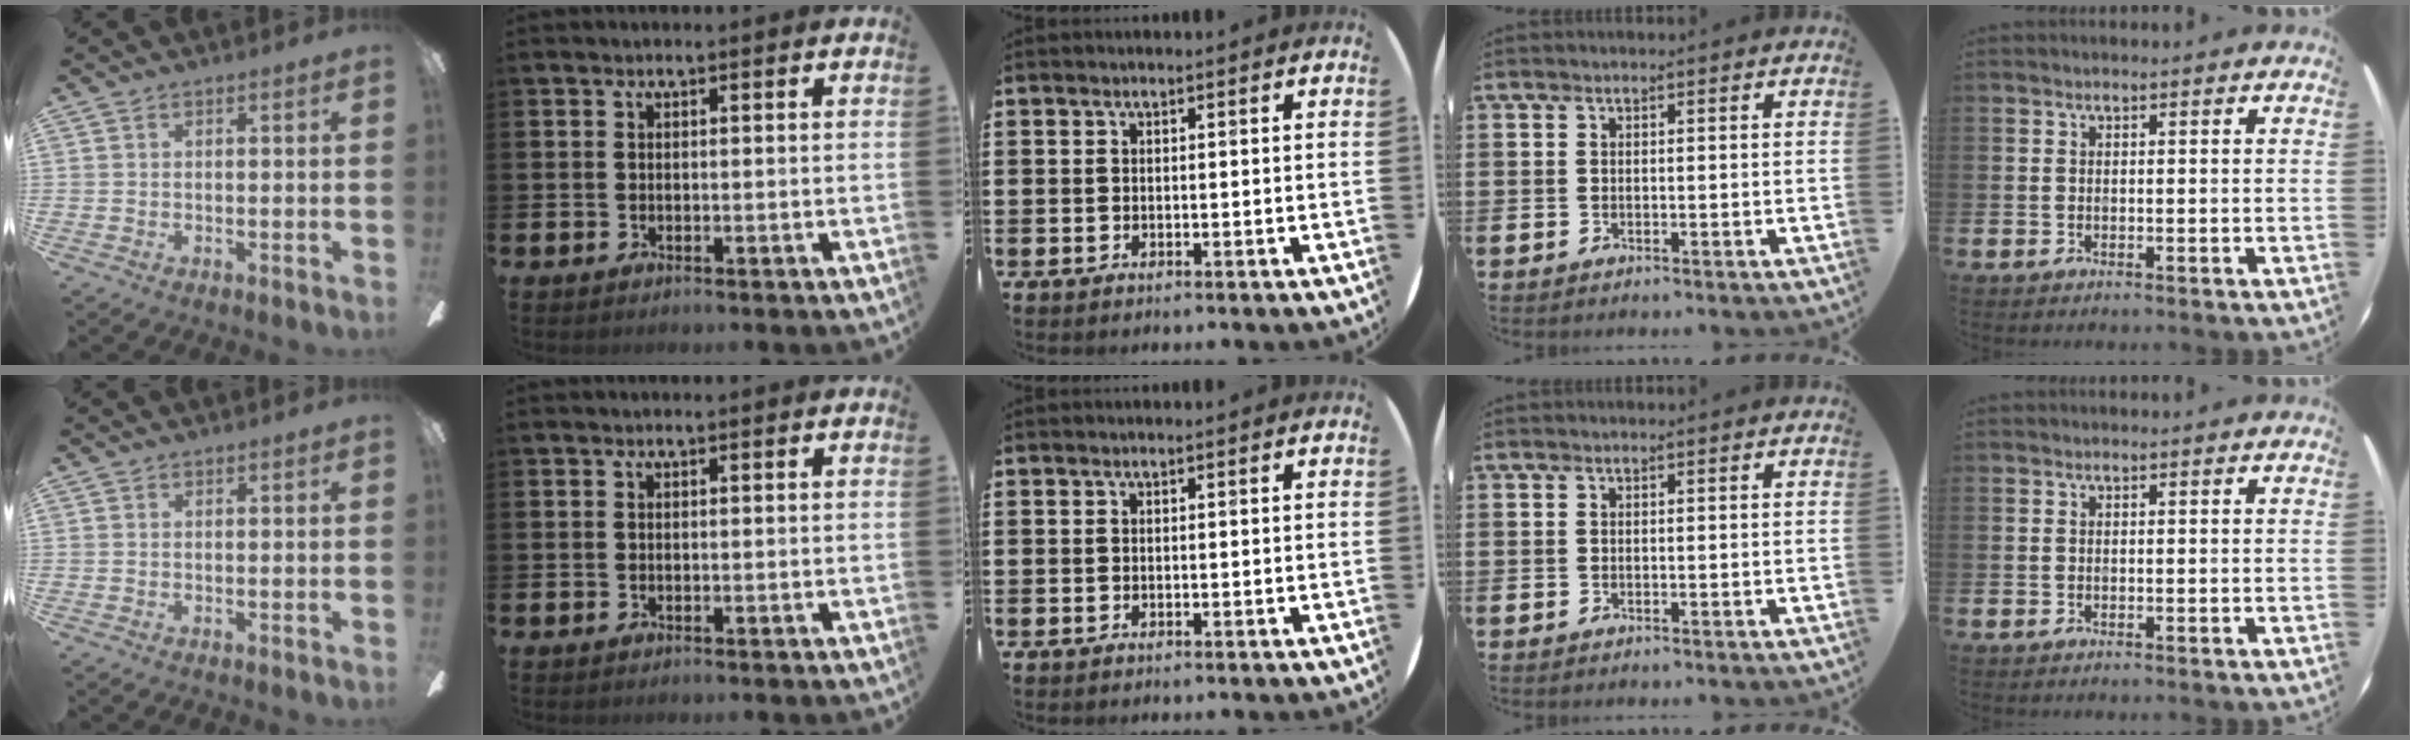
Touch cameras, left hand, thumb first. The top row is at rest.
{}